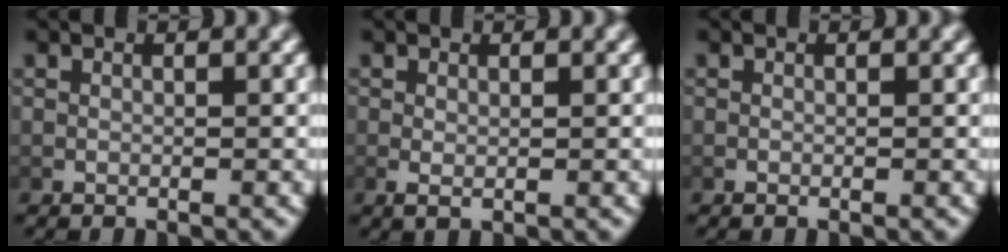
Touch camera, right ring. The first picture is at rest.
{"total": 0.7, "force": [0.2, 0.1, 0.6], "torque": [-0.014, -0.010, 0.009]}
{"total": 0.0}